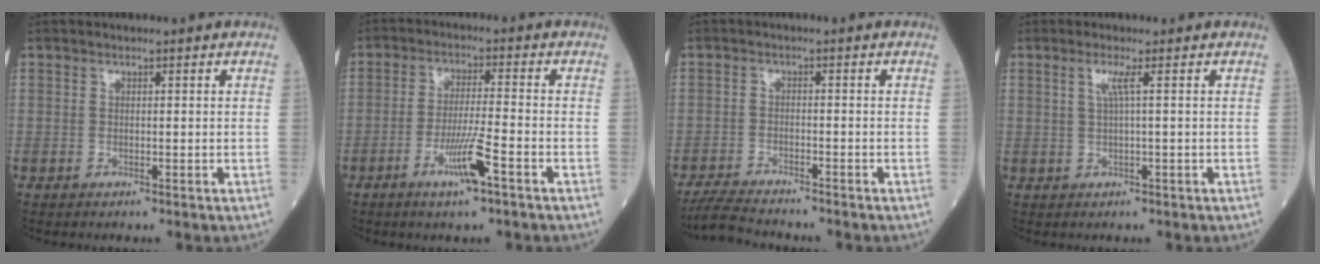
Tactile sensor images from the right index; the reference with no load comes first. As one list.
[{"total": 6.7, "force": [-3.4, -0.1, 5.8], "torque": [-0.111, -0.010, -0.064]}, {"total": 6.3, "force": [-5.9, 0.2, 2.2], "torque": [-0.039, -0.023, -0.104]}, {"total": 2.0, "force": [0.5, -0.5, 1.9], "torque": [-0.043, 0.002, 0.013]}]